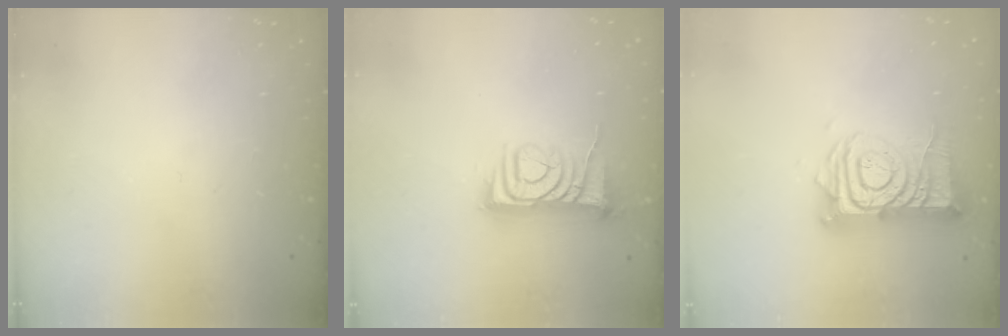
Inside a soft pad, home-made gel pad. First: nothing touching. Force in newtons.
{"total": 8.1, "press": 8.1, "slide": 0.6}
{"total": 14.2, "press": 14.1, "slide": 1.2}